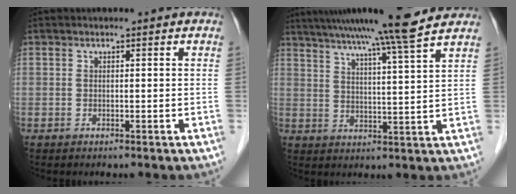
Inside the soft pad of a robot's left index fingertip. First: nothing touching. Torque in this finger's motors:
{"motor_torque": [1.07, -1.07, 0.73, 0.20]}